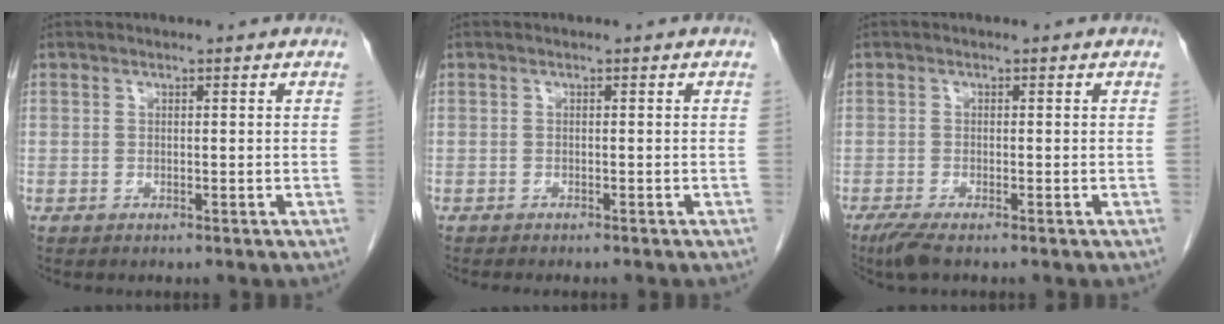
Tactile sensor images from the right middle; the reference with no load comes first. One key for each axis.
{"total": 2.9, "fx": -2.5, "fy": 0.4, "fz": 1.3, "tx": -0.020, "ty": -0.005, "tz": -0.027}
{"total": 2.7, "fx": -2.0, "fy": 0.3, "fz": 1.9, "tx": -0.042, "ty": -0.009, "tz": -0.041}